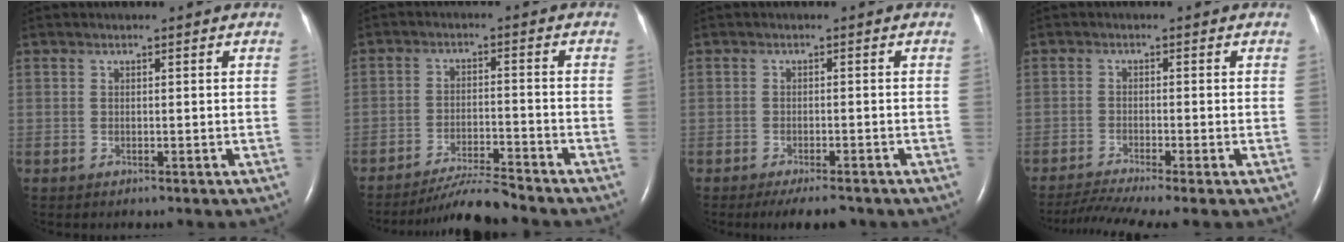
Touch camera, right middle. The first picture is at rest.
{"total": 6.4, "force": [-6.1, -1.1, 1.6], "torque": [-0.028, -0.016, -0.109]}
{"total": 5.4, "force": [-4.4, 1.0, 3.0], "torque": [-0.034, -0.008, -0.065]}
{"total": 6.8, "force": [-5.4, -0.8, 4.1], "torque": [-0.069, -0.015, -0.090]}